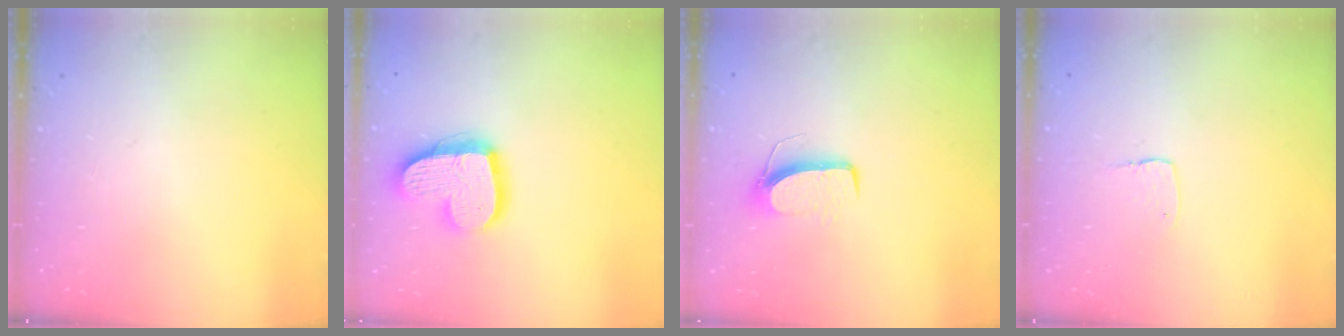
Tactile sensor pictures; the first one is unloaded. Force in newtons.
{"total": 16.2, "press": 16.2, "slide": 1.1}
{"total": 7.8, "press": 7.7, "slide": 0.5}
{"total": 2.9, "press": 2.9, "slide": 0.2}